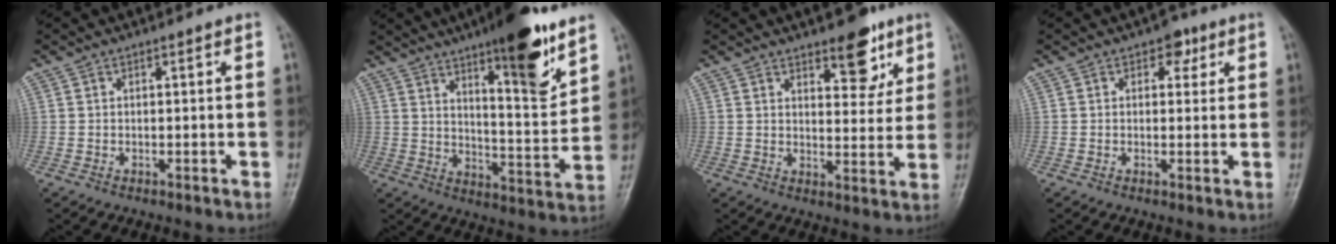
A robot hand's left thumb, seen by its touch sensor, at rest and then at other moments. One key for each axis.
{"total": 13.7, "fx": 8.4, "fy": 2.3, "fz": 10.5, "tx": -0.142, "ty": -0.051, "tz": 0.126}
{"total": 8.8, "fx": 5.2, "fy": 3.9, "fz": 5.8, "tx": -0.049, "ty": -0.030, "tz": 0.072}
{"total": 3.3, "fx": 1.5, "fy": 2.3, "fz": 1.8, "tx": 0.001, "ty": -0.001, "tz": 0.015}